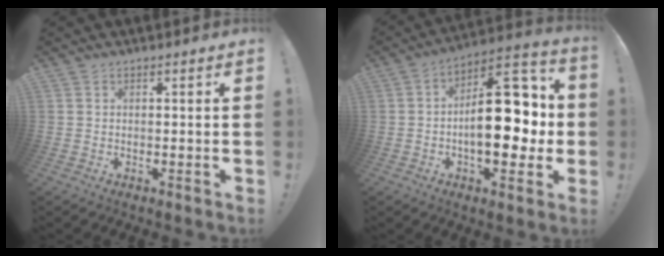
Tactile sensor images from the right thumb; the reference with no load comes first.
{"total": 22.0, "force": [-1.0, 11.5, 18.8], "torque": [-0.268, 0.013, -0.010]}